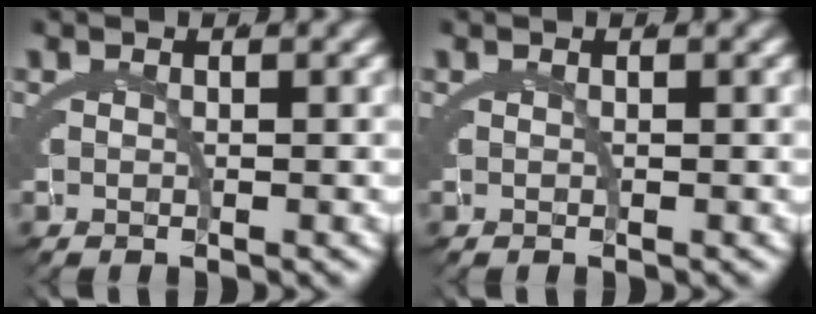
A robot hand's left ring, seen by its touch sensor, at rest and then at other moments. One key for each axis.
{"total": 0.0}